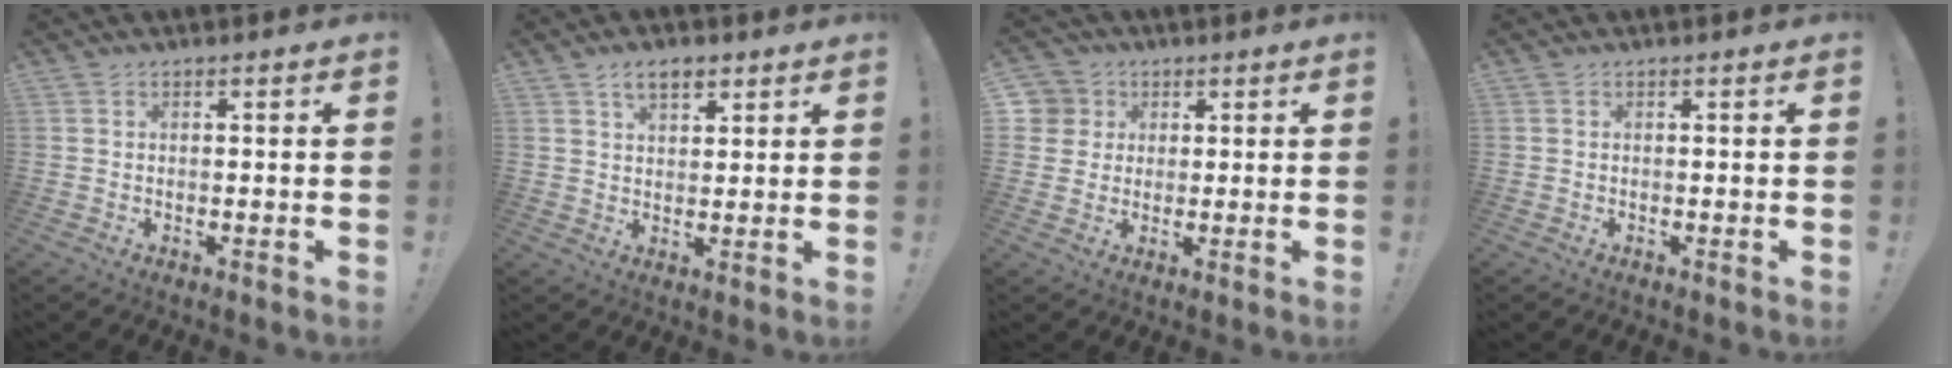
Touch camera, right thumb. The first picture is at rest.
{"total": 5.6, "force": [3.3, 3.1, 3.4], "torque": [-0.051, -0.006, 0.058]}
{"total": 5.5, "force": [1.5, 5.3, 0.7], "torque": [-0.012, -0.006, 0.030]}
{"total": 0.0}